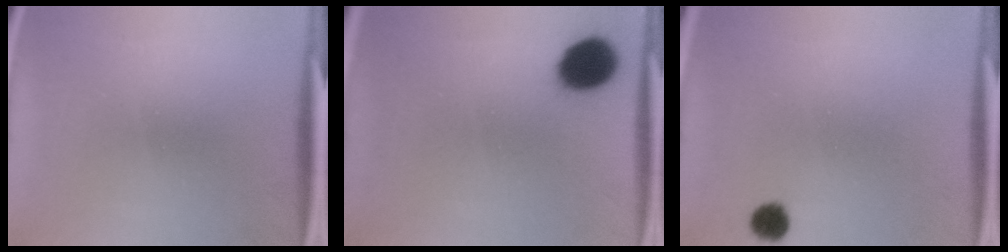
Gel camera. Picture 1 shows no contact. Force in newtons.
{"total": 10.3}
{"total": 3.0}